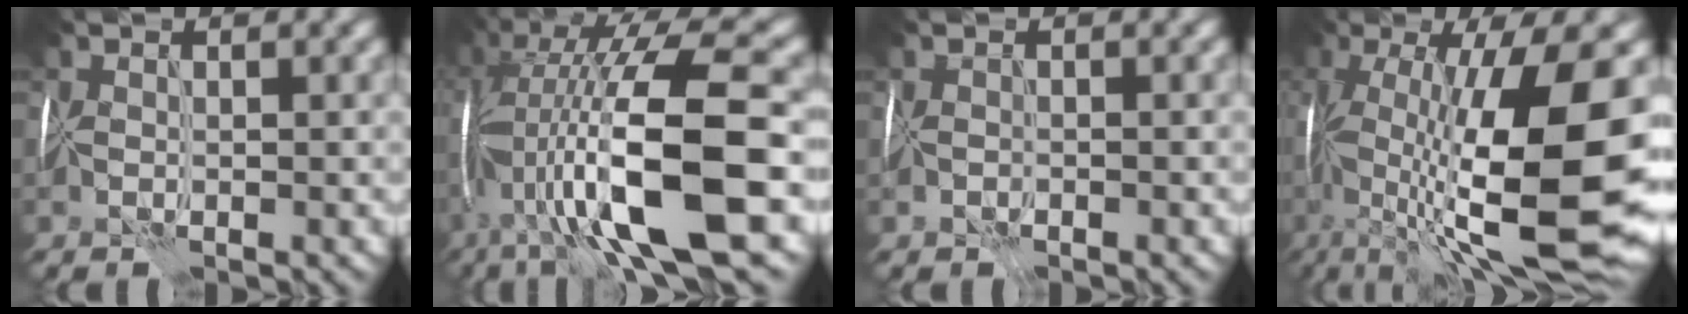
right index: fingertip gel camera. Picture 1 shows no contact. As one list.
[{"total": 14.7, "force": [-2.0, 4.2, 13.9], "torque": [-0.244, 0.024, -0.028]}, {"total": 0.7, "force": [-0.6, 0.1, -0.3], "torque": [0.003, 0.002, -0.011]}, {"total": 16.4, "force": [-1.3, 5.6, 15.3], "torque": [-0.271, 0.011, -0.016]}]